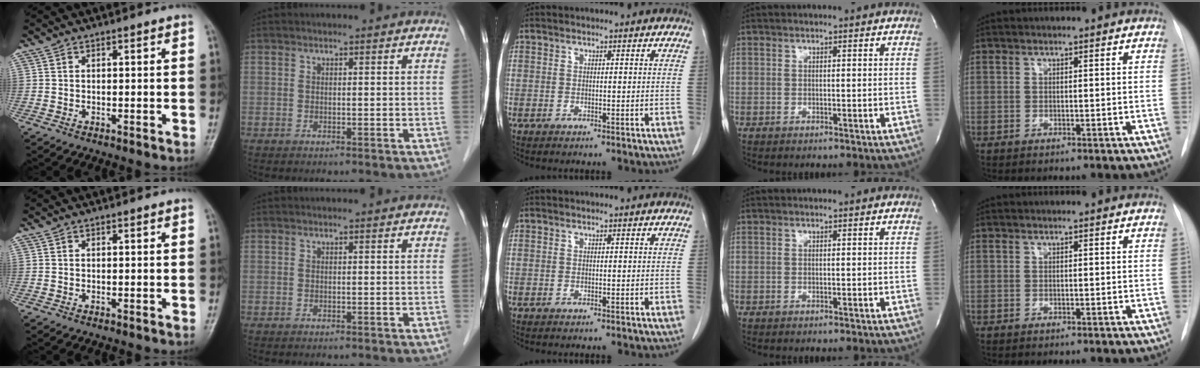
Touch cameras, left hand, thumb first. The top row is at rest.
{}